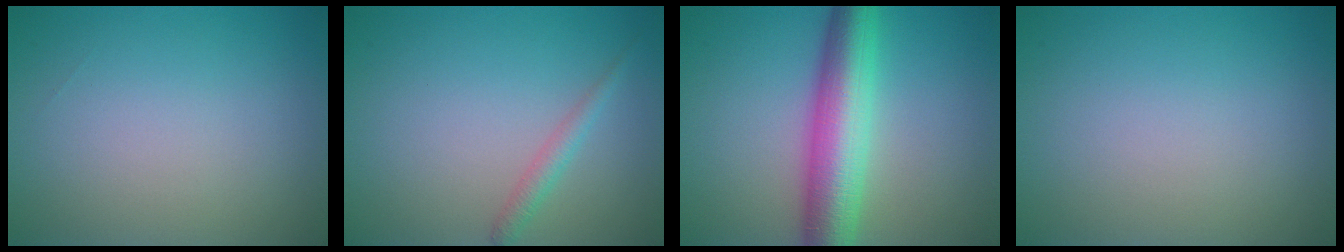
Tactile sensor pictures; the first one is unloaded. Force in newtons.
{"total": 1.4, "press": 1.4, "slide": 0.0}
{"total": 7.9, "press": 7.9, "slide": 0.1}
{"total": 0.0}